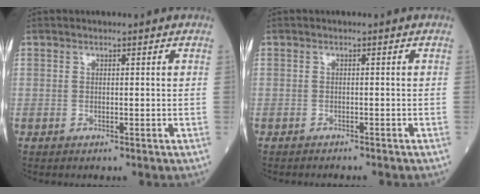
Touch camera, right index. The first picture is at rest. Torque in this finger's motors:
{"motor_torque": [-0.36, -0.16, -0.14, -0.09]}